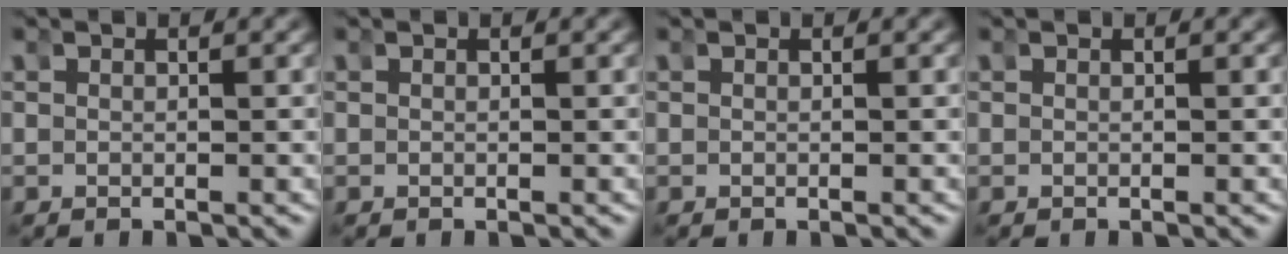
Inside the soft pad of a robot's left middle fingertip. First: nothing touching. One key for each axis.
{"total": 0.0}
{"total": 0.0}
{"total": 0.0}